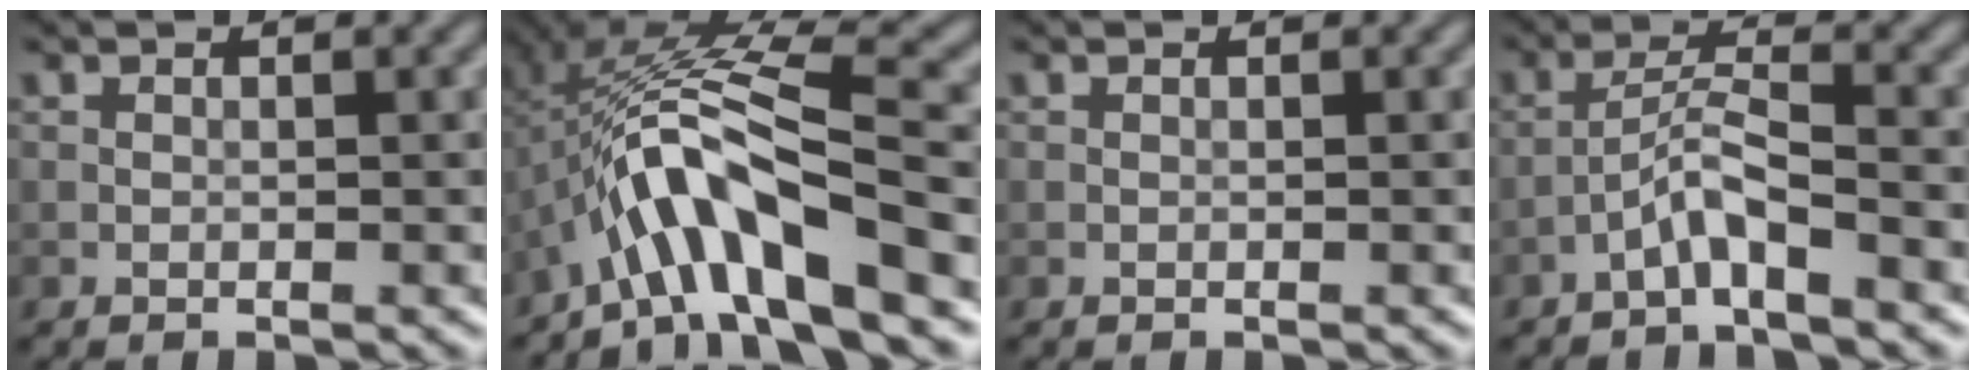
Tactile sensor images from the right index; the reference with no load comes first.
{"total": 10.0, "force": [-4.3, 2.1, 8.7], "torque": [-0.150, 0.023, -0.077]}
{"total": 0.0}
{"total": 3.1, "force": [-2.1, 0.3, 2.3], "torque": [-0.049, 0.016, -0.044]}